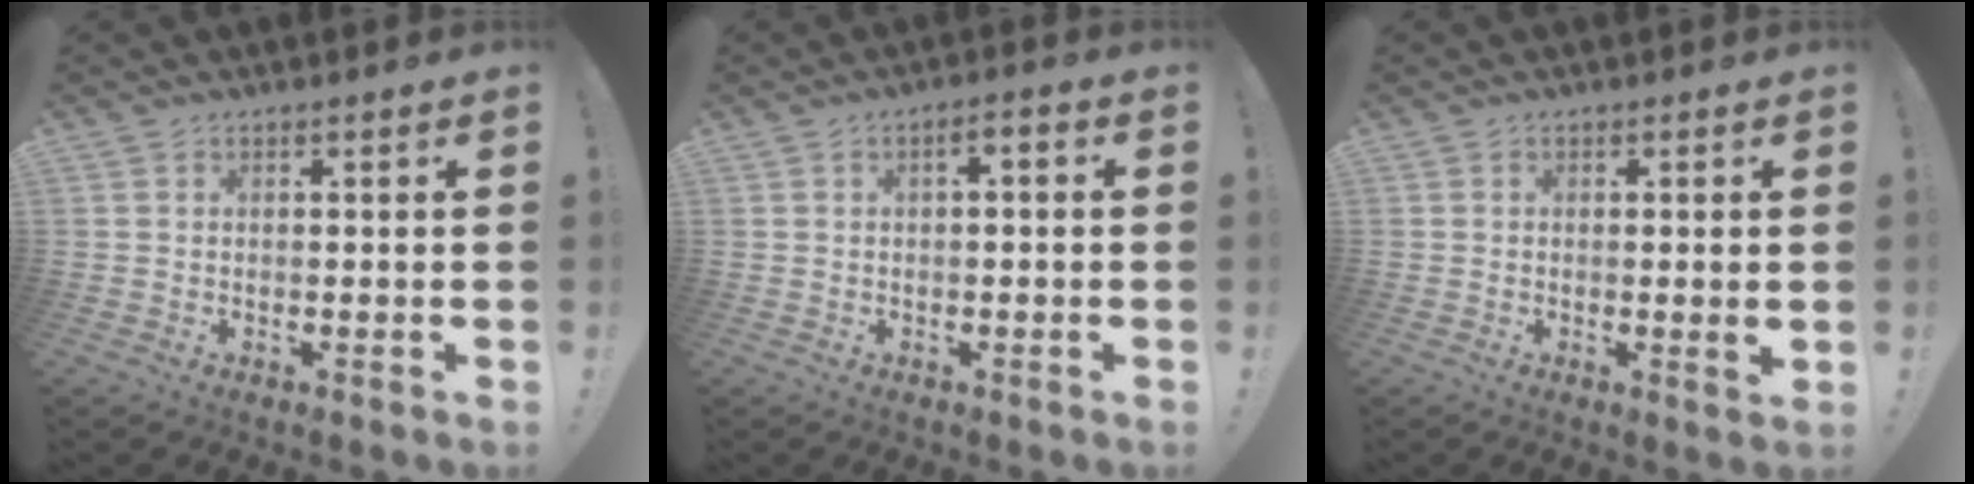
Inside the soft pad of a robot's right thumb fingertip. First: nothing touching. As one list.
[{"total": 2.6, "force": [-0.8, 1.1, 2.2], "torque": [-0.037, 0.013, -0.017]}, {"total": 2.6, "force": [0.3, -0.1, 2.6], "torque": [-0.035, -0.009, 0.004]}]